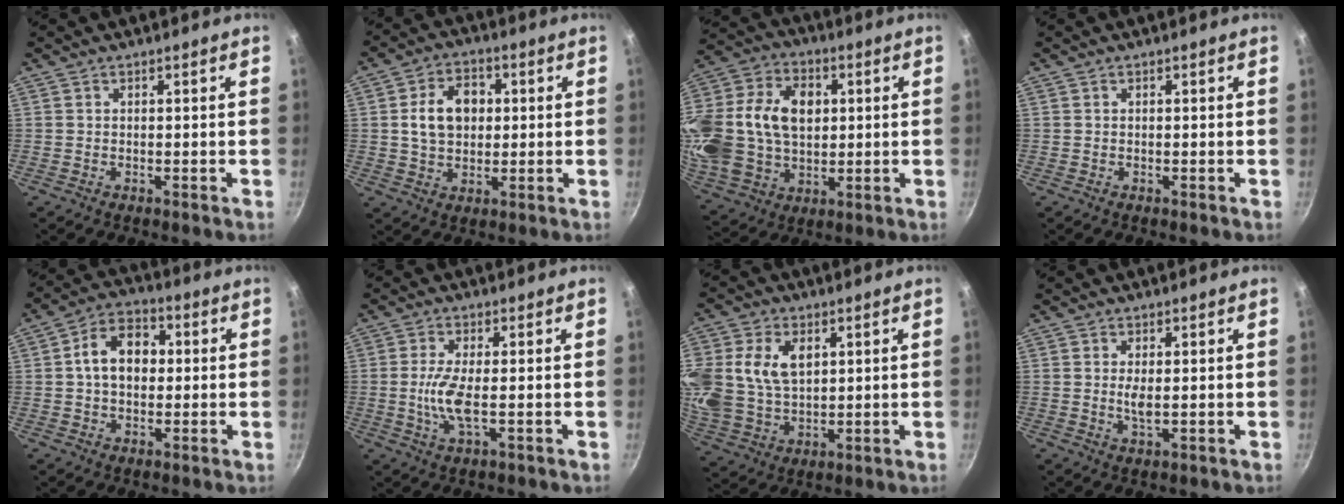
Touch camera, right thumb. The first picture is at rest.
{"total": 9.7, "force": [1.3, 7.2, 6.4], "torque": [-0.084, 0.012, 0.018]}
{"total": 27.1, "force": [3.9, 19.3, 18.6], "torque": [-0.385, 0.023, 0.073]}
{"total": 0.0}
{"total": 10.0, "force": [0.8, 7.1, 7.0], "torque": [-0.083, 0.025, -0.001]}
{"total": 6.0, "force": [-0.7, 1.6, 5.8], "torque": [-0.130, -0.002, -0.018]}
{"total": 17.6, "force": [4.4, 12.5, 11.6], "torque": [-0.258, 0.001, 0.092]}
{"total": 2.5, "force": [0.2, 0.9, 2.3], "torque": [-0.046, -0.005, 0.005]}